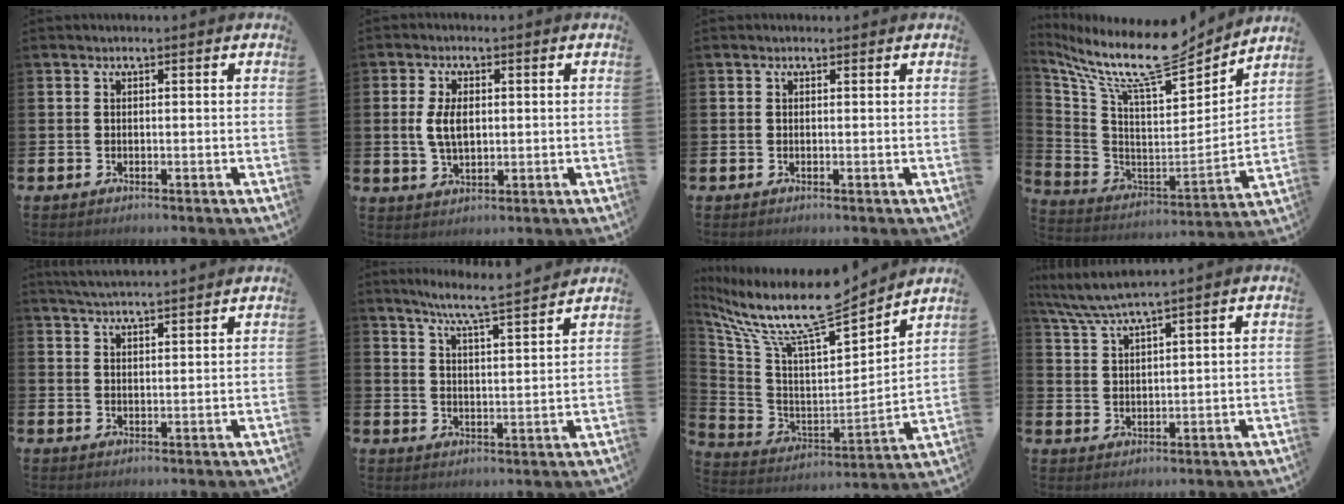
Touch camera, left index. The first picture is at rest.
{"total": 4.6, "force": [0.8, 2.5, 3.8], "torque": [-0.066, 0.004, 0.011]}
{"total": 0.0}
{"total": 13.3, "force": [11.0, 3.2, 6.7], "torque": [-0.149, -0.077, 0.183]}
{"total": 3.8, "force": [3.7, -0.2, 0.5], "torque": [-0.017, -0.015, 0.067]}
{"total": 6.9, "force": [6.4, -0.4, 2.6], "torque": [-0.066, -0.039, 0.109]}
{"total": 11.8, "force": [10.1, 1.8, 5.9], "torque": [-0.149, -0.081, 0.168]}
{"total": 4.8, "force": [4.4, -0.5, 2.0], "torque": [-0.054, -0.019, 0.077]}